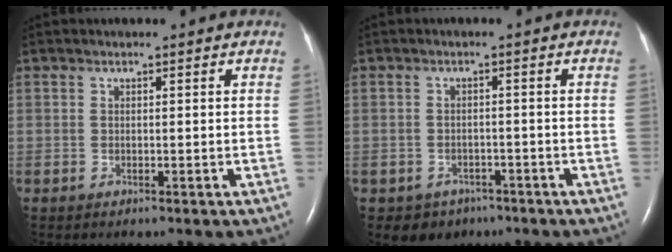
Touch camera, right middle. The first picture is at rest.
{"total": 3.7, "force": [-2.3, 2.8, 0.1], "torque": [-0.005, 0.010, -0.030]}